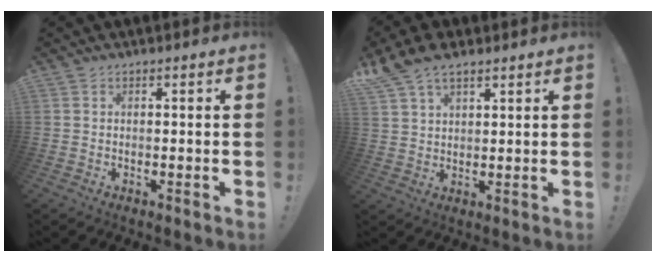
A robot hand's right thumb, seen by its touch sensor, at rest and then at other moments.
{"total": 7.6, "force": [5.4, 3.6, 3.9], "torque": [-0.081, -0.018, 0.109]}